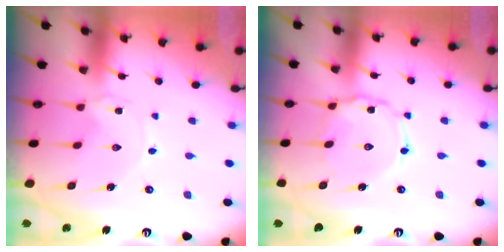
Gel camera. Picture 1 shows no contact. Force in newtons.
{"total": 6.1, "press": 6.1, "slide": 0.3}